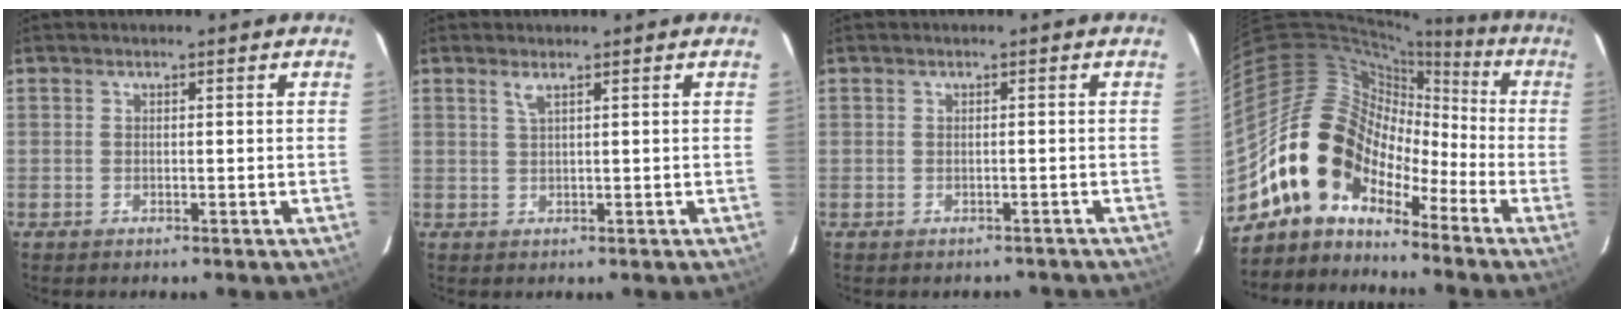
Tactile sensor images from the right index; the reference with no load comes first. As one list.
[{"total": 1.4, "force": [0.8, -0.4, 1.1], "torque": [-0.022, 0.001, 0.017]}, {"total": 3.0, "force": [-2.6, 1.3, 0.6], "torque": [-0.004, 0.005, -0.024]}, {"total": 14.1, "force": [-9.1, 9.6, 5.0], "torque": [-0.101, 0.036, -0.182]}]